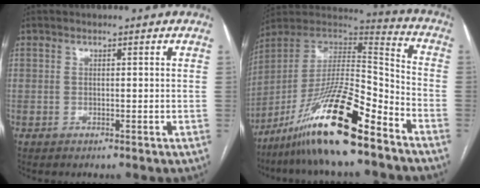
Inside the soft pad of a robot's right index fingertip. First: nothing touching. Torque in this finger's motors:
{"motor_torque": [1.11, -1.03, 0.83, 0.21]}